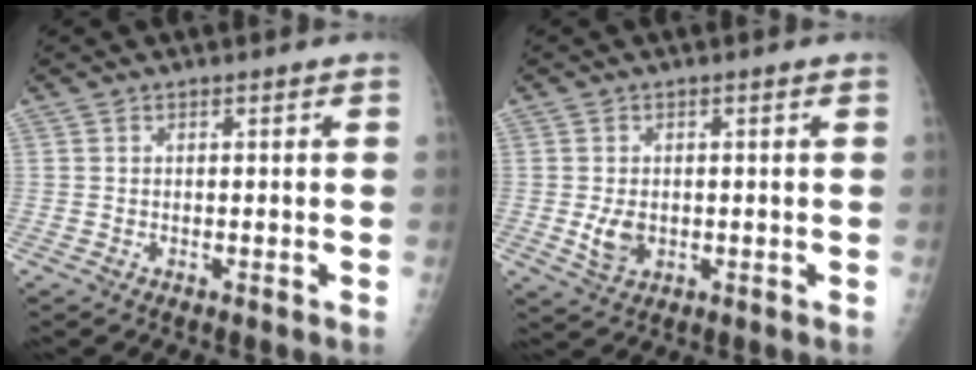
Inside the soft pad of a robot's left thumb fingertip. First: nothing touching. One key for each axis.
{"total": 4.2, "fx": -0.5, "fy": 2.8, "fz": 3.0, "tx": -0.053, "ty": -0.005, "tz": -0.002}